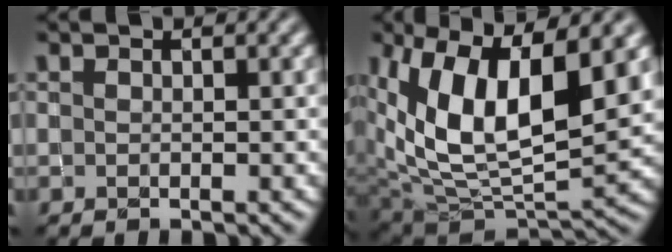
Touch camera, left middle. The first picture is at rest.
{"total": 12.5, "force": [4.1, 6.2, 10.1], "torque": [-0.189, 0.000, 0.075]}